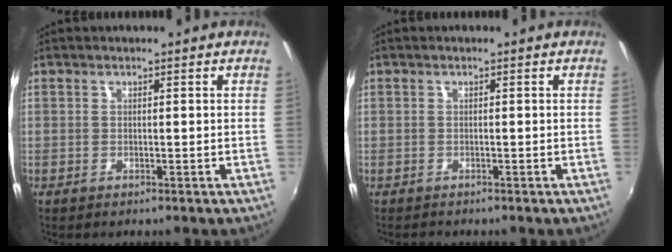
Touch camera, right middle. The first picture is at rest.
{"total": 0.8, "force": [-0.7, 0.4, -0.1], "torque": [-0.002, -0.002, -0.013]}